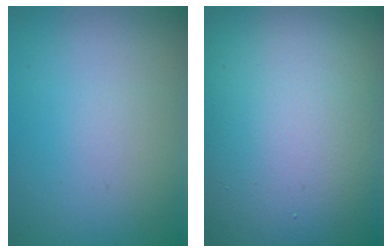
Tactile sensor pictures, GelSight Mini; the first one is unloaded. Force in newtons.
{"total": 21.6, "press": 21.6, "slide": 1.1}